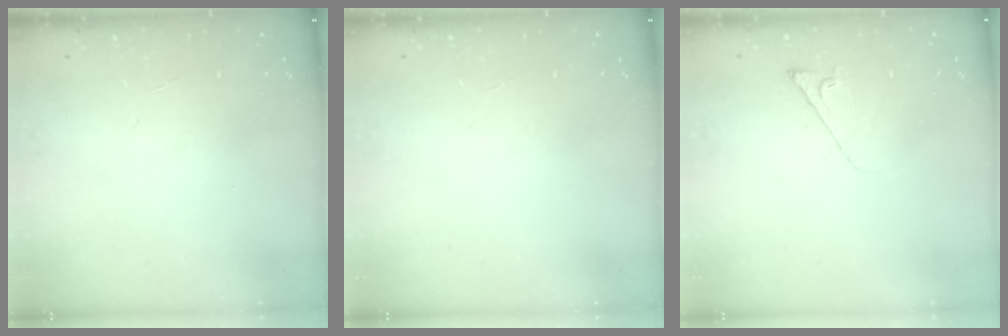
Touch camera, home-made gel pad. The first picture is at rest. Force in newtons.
{"total": 0.0}
{"total": 3.3, "press": 3.2, "slide": 0.6}